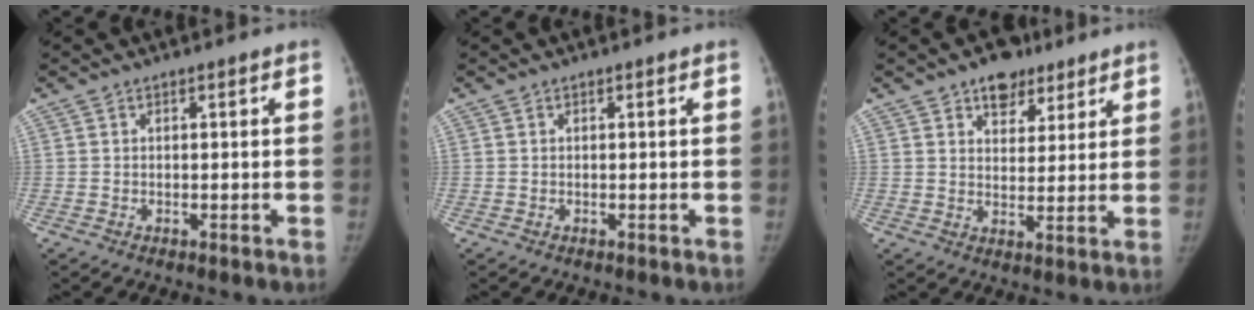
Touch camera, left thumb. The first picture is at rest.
{"total": 0.0}
{"total": 7.6, "force": [4.9, 4.9, 3.2], "torque": [-0.010, -0.020, 0.073]}